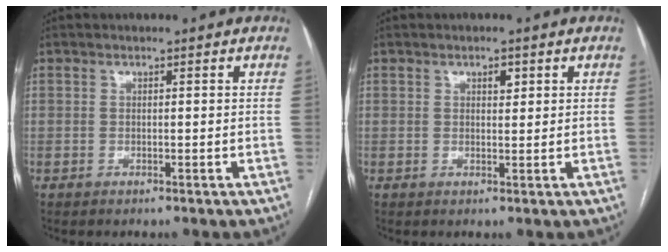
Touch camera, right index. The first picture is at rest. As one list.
[{"total": 1.8, "force": [0.9, 0.8, 1.4], "torque": [-0.022, -0.001, 0.013]}]